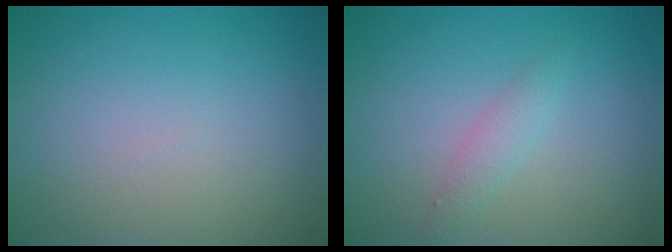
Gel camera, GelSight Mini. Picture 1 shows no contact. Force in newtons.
{"total": 1.5, "press": 1.5, "slide": 0.0}